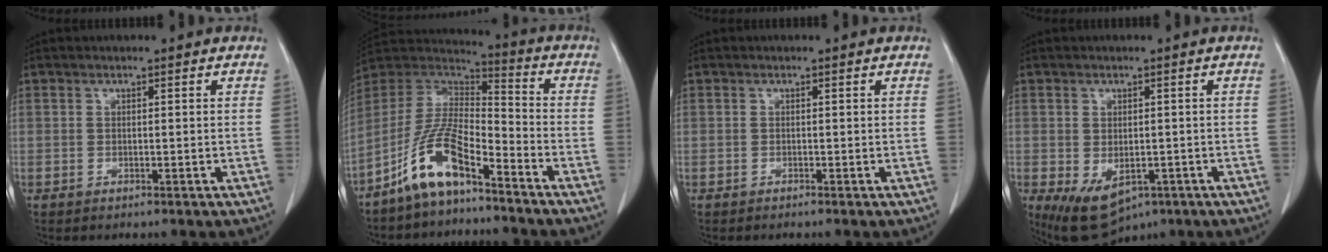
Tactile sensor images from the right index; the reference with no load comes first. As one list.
[{"total": 11.5, "force": [-7.7, 2.8, 8.0], "torque": [-0.174, 0.014, -0.149]}, {"total": 0.0}, {"total": 8.2, "force": [-3.9, 4.9, 5.3], "torque": [-0.082, -0.009, -0.046]}]